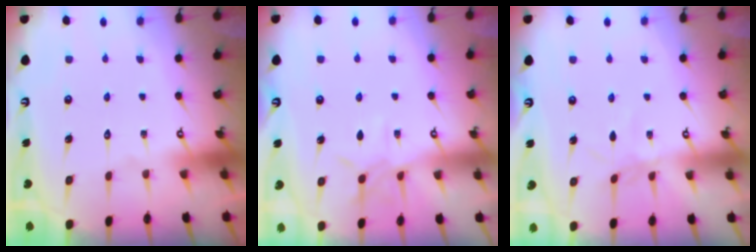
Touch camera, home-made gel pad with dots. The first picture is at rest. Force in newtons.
{"total": 6.4, "press": 6.4, "slide": 0.3}
{"total": 2.7, "press": 2.6, "slide": 0.3}